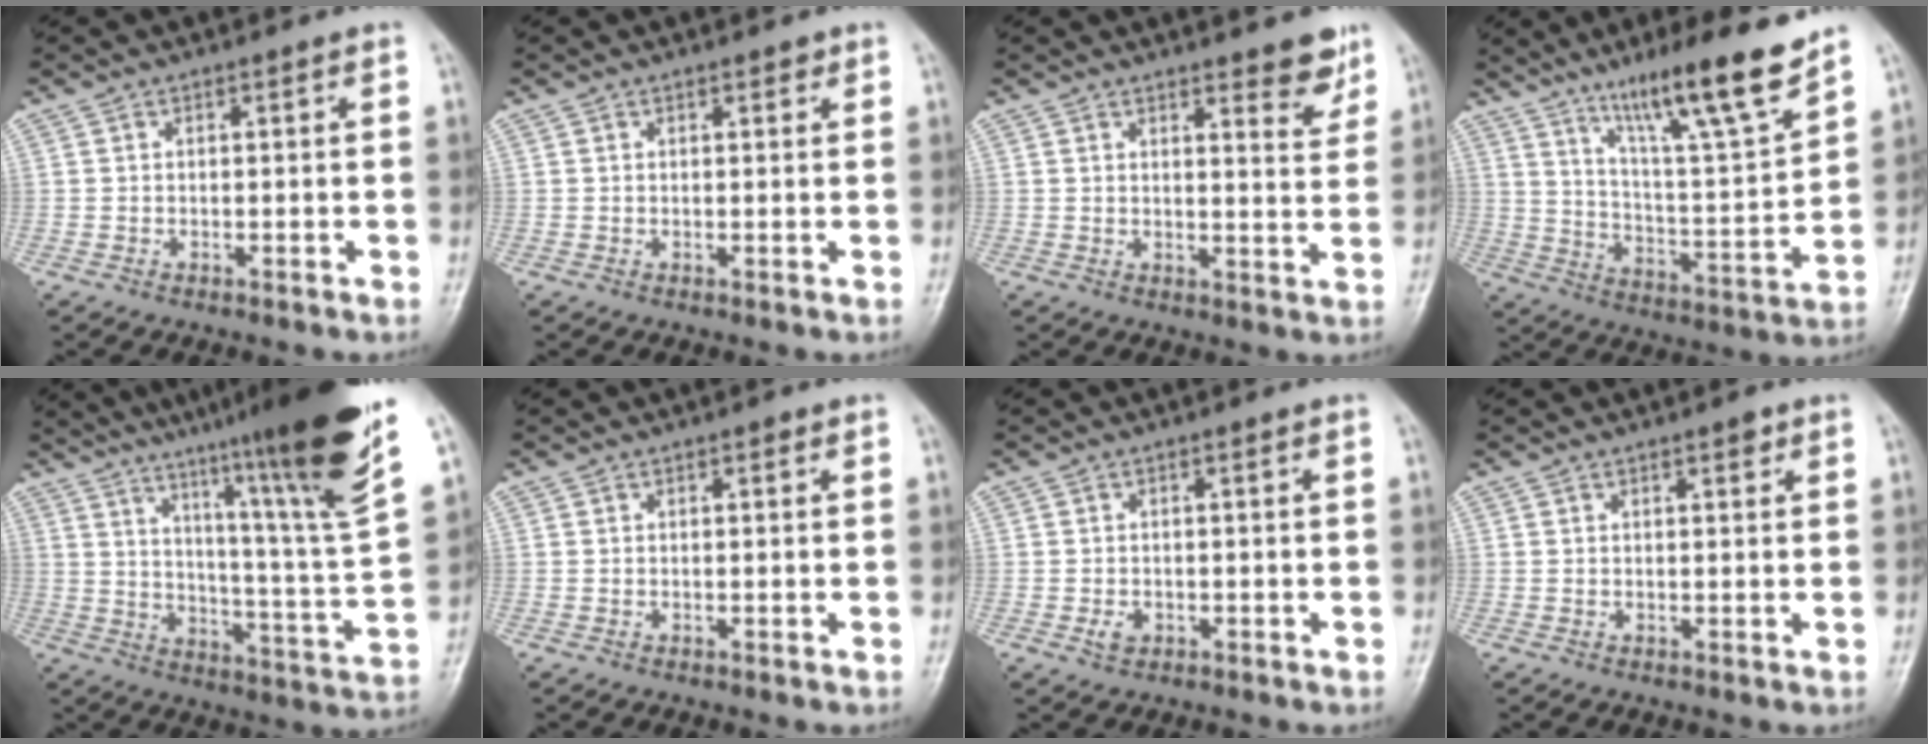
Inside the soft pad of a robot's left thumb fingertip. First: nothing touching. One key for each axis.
{"total": 1.1, "fx": 0.8, "fy": 0.5, "fz": 0.6, "tx": -0.005, "ty": -0.003, "tz": 0.008}
{"total": 5.8, "fx": 4.2, "fy": 1.6, "fz": 3.7, "tx": -0.028, "ty": -0.029, "tz": 0.051}
{"total": 17.4, "fx": 12.3, "fy": 1.5, "fz": 12.2, "tx": -0.181, "ty": -0.072, "tz": 0.206}
{"total": 25.2, "fx": 17.2, "fy": 0.8, "fz": 18.4, "tx": -0.253, "ty": -0.089, "tz": 0.250}
{"total": 0.6, "fx": 0.4, "fy": 0.2, "fz": 0.4, "tx": -0.006, "ty": -0.001, "tz": 0.002}
{"total": 1.6, "fx": -0.4, "fy": 1.2, "fz": 1.0, "tx": -0.016, "ty": -0.001, "tz": -0.006}
{"total": 1.6, "fx": 1.0, "fy": 0.5, "fz": 1.1, "tx": -0.011, "ty": -0.004, "tz": 0.013}